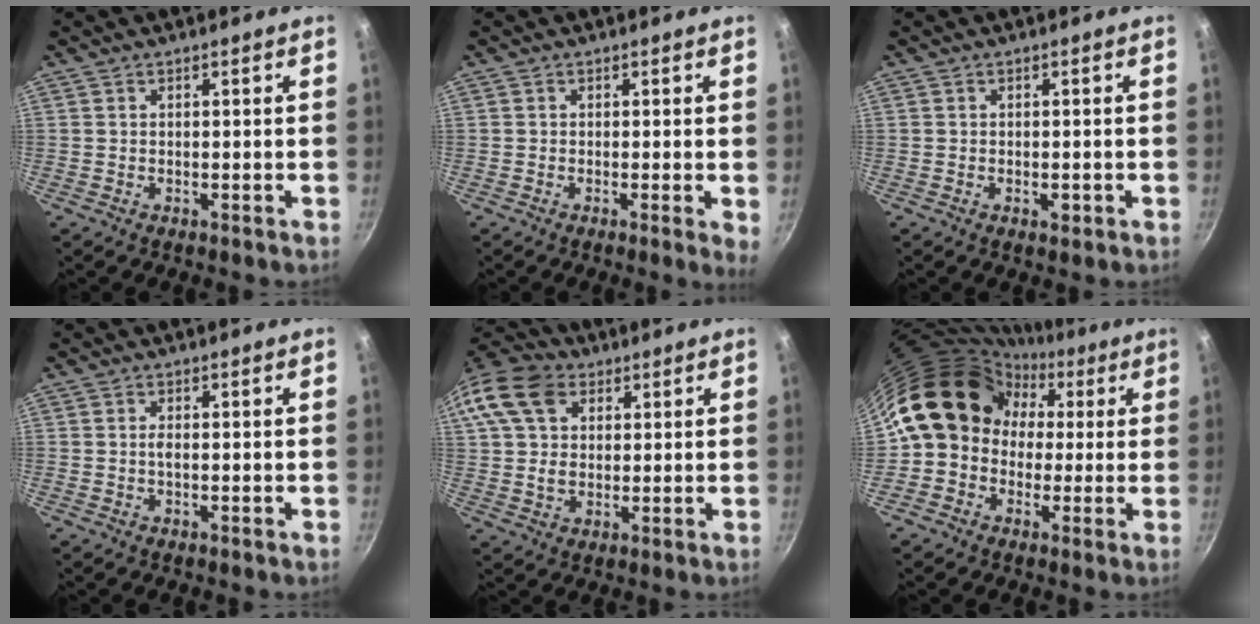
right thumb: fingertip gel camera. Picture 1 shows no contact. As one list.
[{"total": 2.4, "force": [-0.1, 0.5, 2.3], "torque": [-0.030, -0.008, -0.007]}, {"total": 1.6, "force": [-0.5, 0.9, 1.2], "torque": [-0.016, 0.000, -0.009]}, {"total": 1.0, "force": [-0.1, 0.4, 1.0], "torque": [-0.020, 0.002, -0.004]}, {"total": 14.7, "force": [5.1, 10.7, 8.7], "torque": [-0.167, 0.011, 0.083]}, {"total": 14.7, "force": [1.2, 12.8, 7.1], "torque": [-0.079, 0.045, 0.000]}]